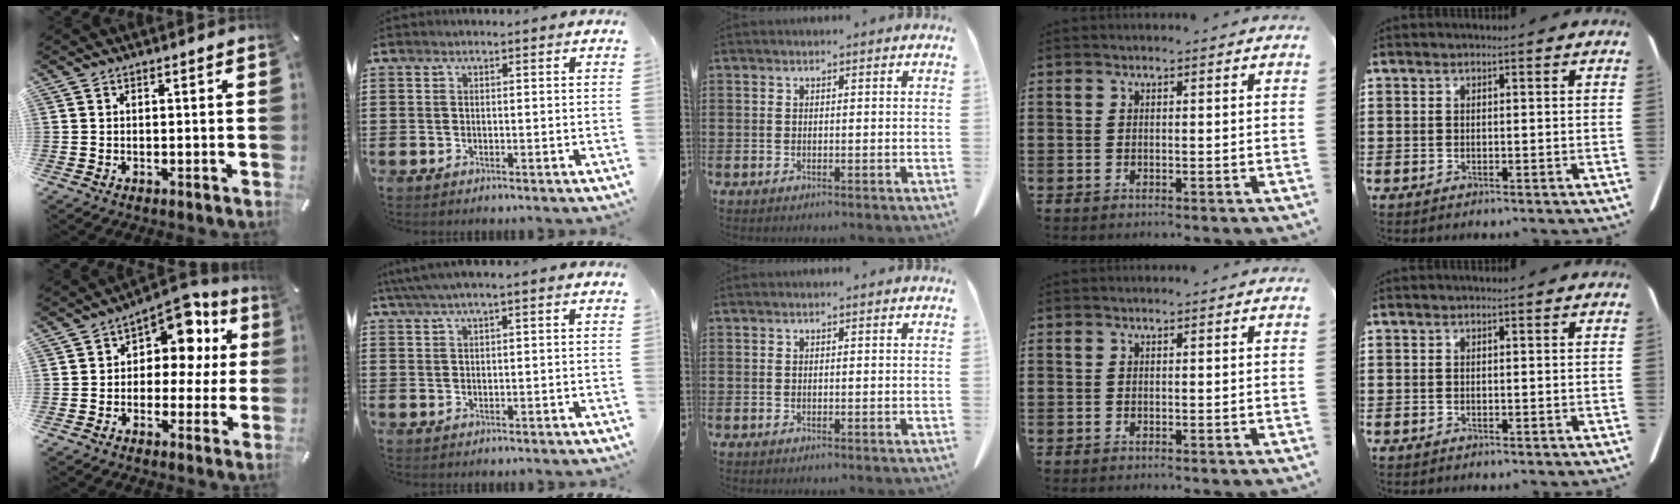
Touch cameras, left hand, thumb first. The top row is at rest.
{"thumb": {"total": 11.2, "force": [5.4, 7.3, 6.6], "torque": [-0.085, -0.043, 0.095]}, "index": {"total": 2.4, "force": [1.2, 0.4, 2.0], "torque": [-0.039, 0.003, 0.020]}}